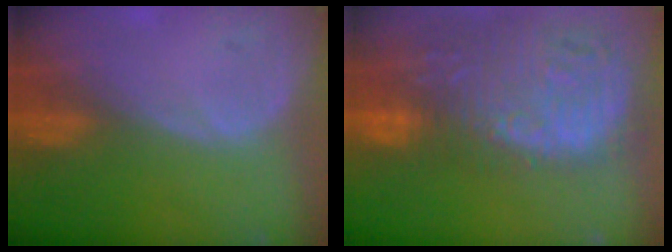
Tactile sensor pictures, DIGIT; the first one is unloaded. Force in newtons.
{"total": 16.0, "press": 13.2, "slide": 9.0}